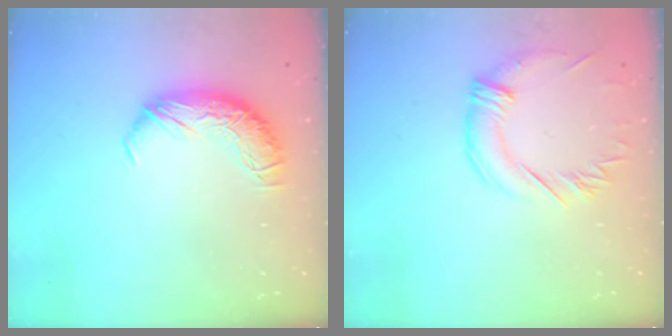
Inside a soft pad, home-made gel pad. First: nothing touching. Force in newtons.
{"total": 1.3, "press": 0.2, "slide": 1.2}